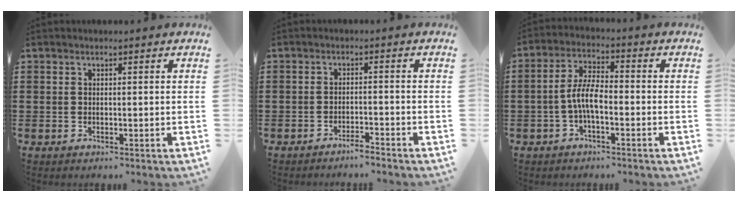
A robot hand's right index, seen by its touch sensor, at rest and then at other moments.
{"total": 2.1, "force": [-2.0, -0.1, 0.5], "torque": [-0.011, 0.002, -0.041]}
{"total": 6.2, "force": [-1.6, 2.1, 5.6], "torque": [-0.124, -0.002, -0.037]}